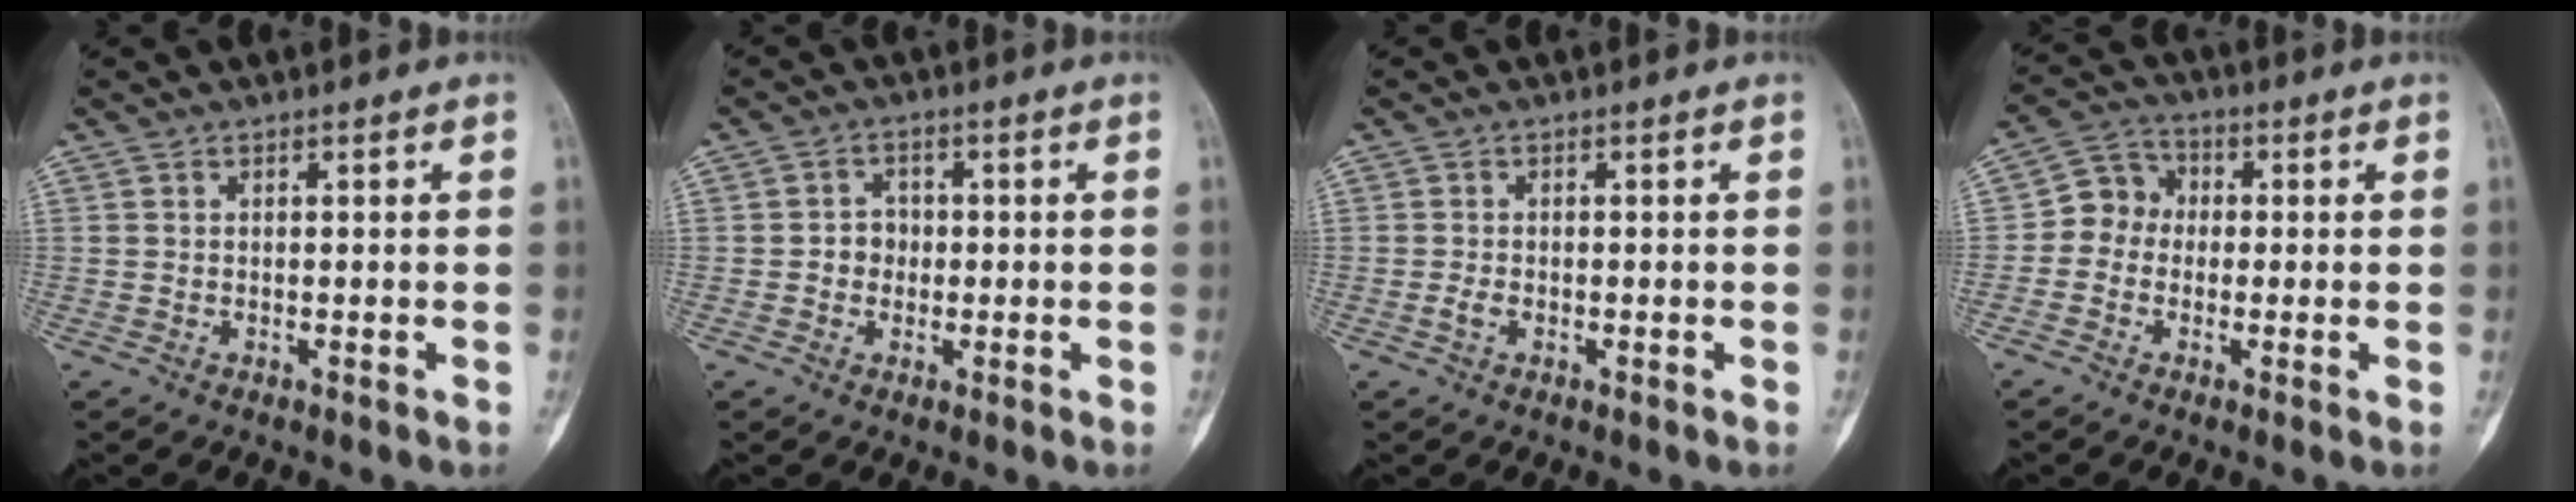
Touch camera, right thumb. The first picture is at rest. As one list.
[{"total": 3.1, "force": [-0.3, 2.8, 1.3], "torque": [0.001, 0.009, -0.013]}, {"total": 1.3, "force": [-0.5, 0.8, 1.0], "torque": [-0.025, 0.001, -0.012]}, {"total": 6.1, "force": [-0.7, 5.3, 2.8], "torque": [-0.020, 0.021, -0.030]}]